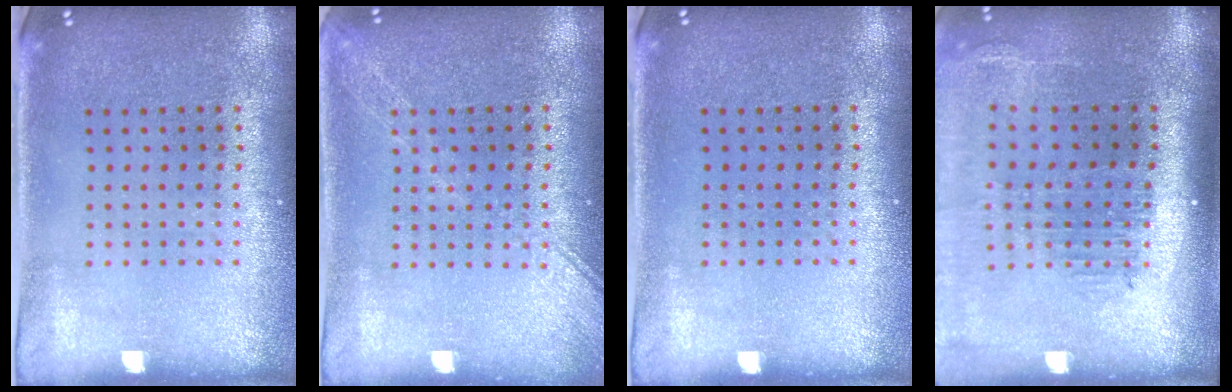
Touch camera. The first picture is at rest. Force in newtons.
{"total": 2.4, "press": 2.3, "slide": 0.4}
{"total": 0.0}
{"total": 2.1, "press": 1.7, "slide": 1.2}